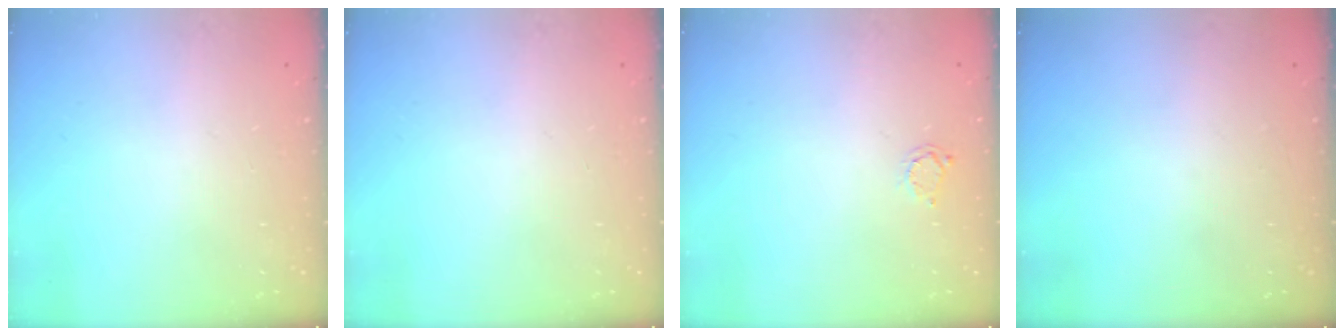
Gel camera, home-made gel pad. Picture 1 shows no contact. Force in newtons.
{"total": 0.0}
{"total": 2.0, "press": 2.0, "slide": 0.3}
{"total": 0.0}